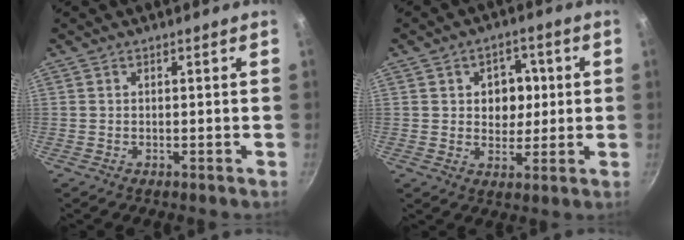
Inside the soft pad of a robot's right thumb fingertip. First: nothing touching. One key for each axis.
{"total": 7.3, "fx": 1.2, "fy": 5.8, "fz": 4.3, "tx": -0.023, "ty": -0.003, "tz": 0.016}